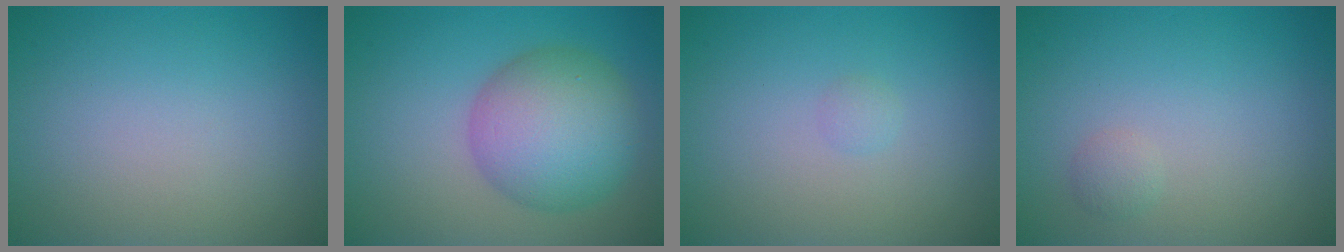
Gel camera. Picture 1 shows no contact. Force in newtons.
{"total": 7.9, "press": 7.8, "slide": 0.2}
{"total": 0.6, "press": 0.6, "slide": 0.0}
{"total": 0.8, "press": 0.8, "slide": 0.1}